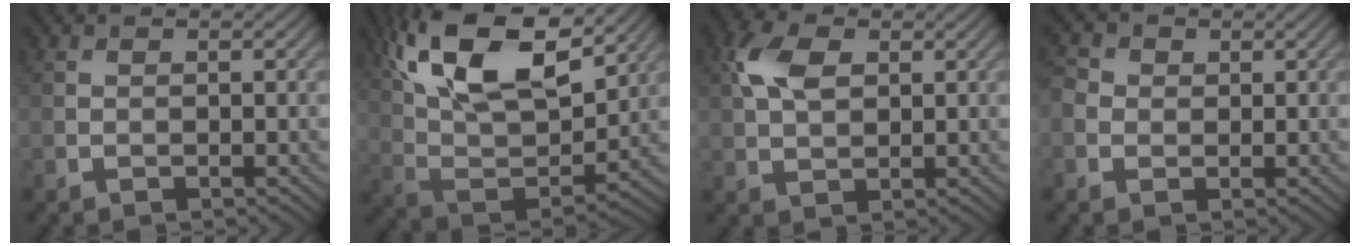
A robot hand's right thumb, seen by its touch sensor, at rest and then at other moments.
{"total": 18.6, "force": [10.2, 8.4, 13.1], "torque": [-0.281, 0.033, 0.166]}
{"total": 5.6, "force": [1.8, 3.4, 4.1], "torque": [-0.101, 0.009, 0.028]}
{"total": 2.5, "force": [0.1, 2.3, 1.0], "torque": [-0.027, 0.004, -0.003]}